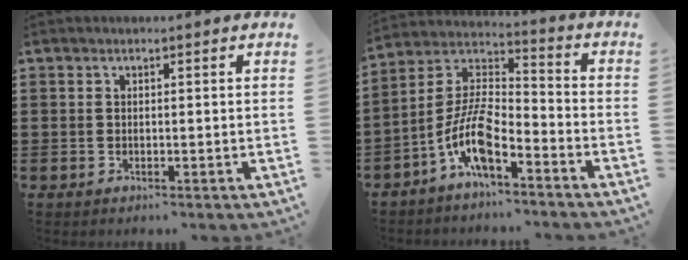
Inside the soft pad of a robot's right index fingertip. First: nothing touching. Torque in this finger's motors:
{"motor_torque": [2.14, 0.00, 1.05, 0.21]}